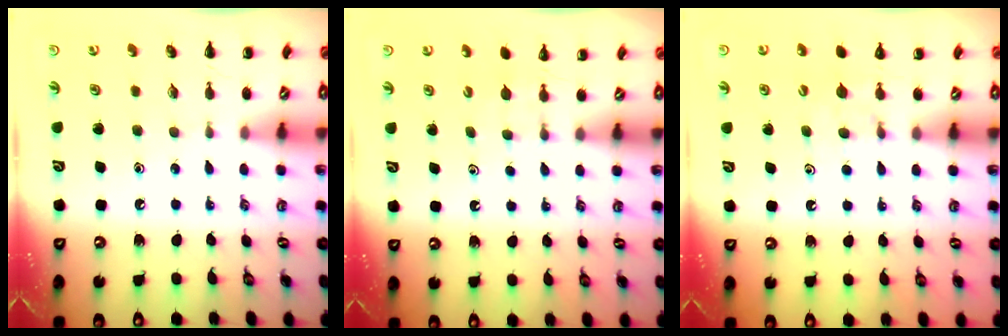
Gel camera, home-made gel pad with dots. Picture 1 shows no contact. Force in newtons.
{"total": 2.9, "press": 2.7, "slide": 1.1}
{"total": 5.8, "press": 5.5, "slide": 1.8}